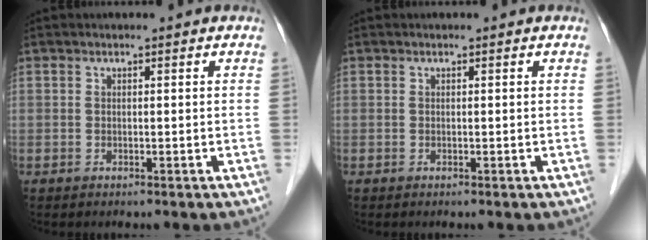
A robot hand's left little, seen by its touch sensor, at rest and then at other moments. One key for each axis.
{"total": 0.0}